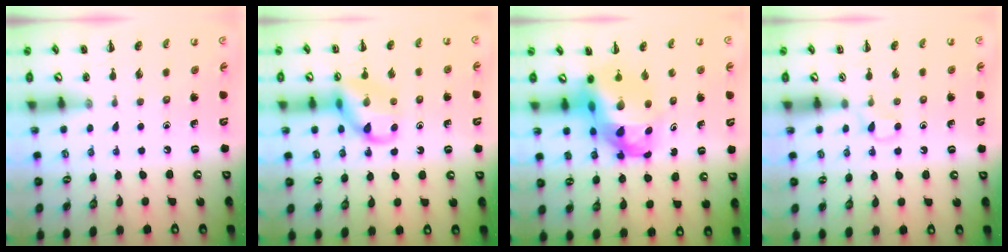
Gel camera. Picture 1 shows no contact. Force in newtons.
{"total": 11.6, "press": 11.5, "slide": 1.7}
{"total": 12.5, "press": 12.0, "slide": 3.4}
{"total": 2.6, "press": 2.5, "slide": 0.9}